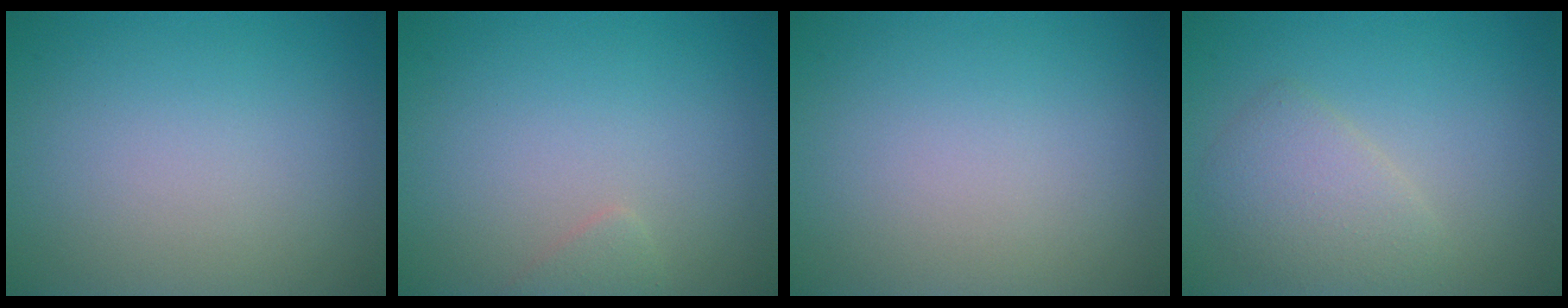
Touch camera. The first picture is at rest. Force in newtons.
{"total": 0.8, "press": 0.8, "slide": 0.0}
{"total": 0.0}
{"total": 2.9, "press": 2.9, "slide": 0.1}